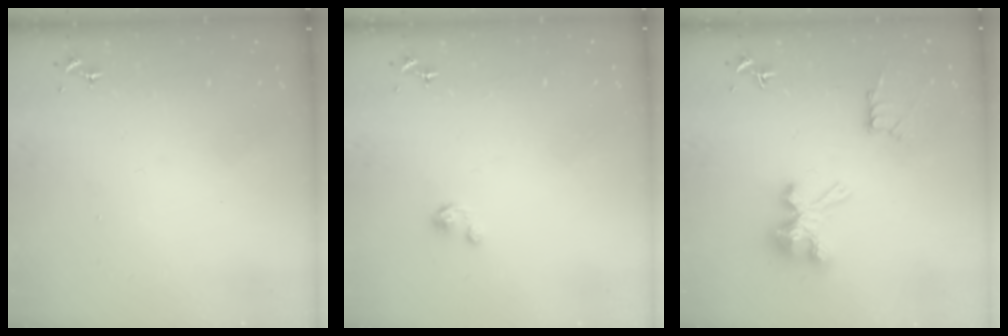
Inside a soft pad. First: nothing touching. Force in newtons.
{"total": 2.2, "press": 2.2, "slide": 0.2}
{"total": 10.2, "press": 10.2, "slide": 0.1}